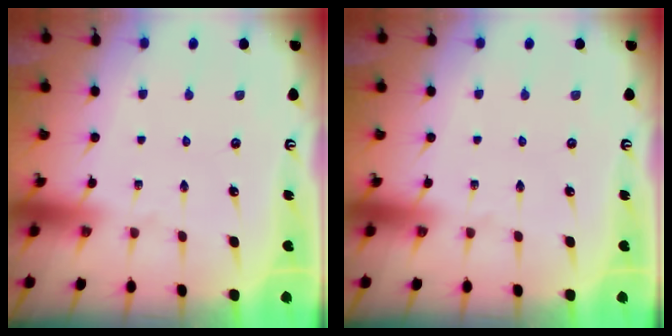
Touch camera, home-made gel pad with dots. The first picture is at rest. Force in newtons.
{"total": 0.0}